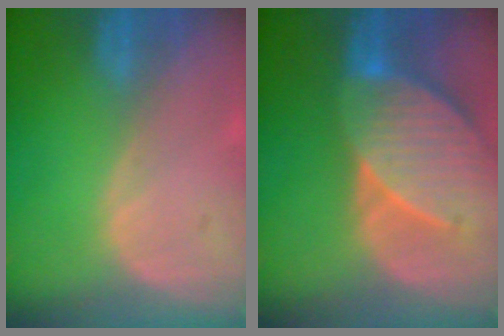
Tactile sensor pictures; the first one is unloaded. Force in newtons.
{"total": 10.1, "press": 8.9, "slide": 4.7}